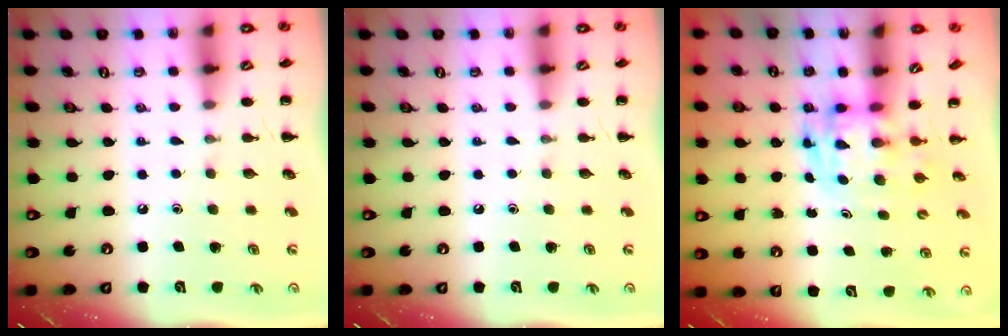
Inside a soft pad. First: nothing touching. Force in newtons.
{"total": 0.0}
{"total": 3.4, "press": 3.4, "slide": 0.6}